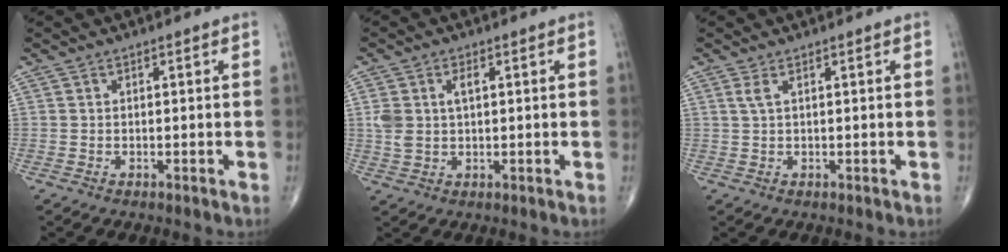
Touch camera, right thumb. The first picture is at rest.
{"total": 4.8, "force": [1.1, 2.7, 3.9], "torque": [-0.091, 0.009, 0.025]}
{"total": 1.2, "force": [0.6, 0.1, 1.1], "torque": [-0.033, 0.007, 0.014]}